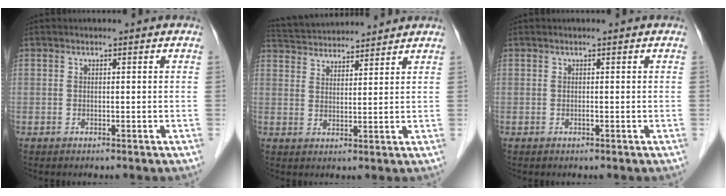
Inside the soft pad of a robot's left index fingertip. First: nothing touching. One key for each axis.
{"total": 11.2, "fx": 10.8, "fy": 1.6, "fz": 2.8, "tx": -0.057, "ty": 0.037, "tz": 0.174}
{"total": 0.0}